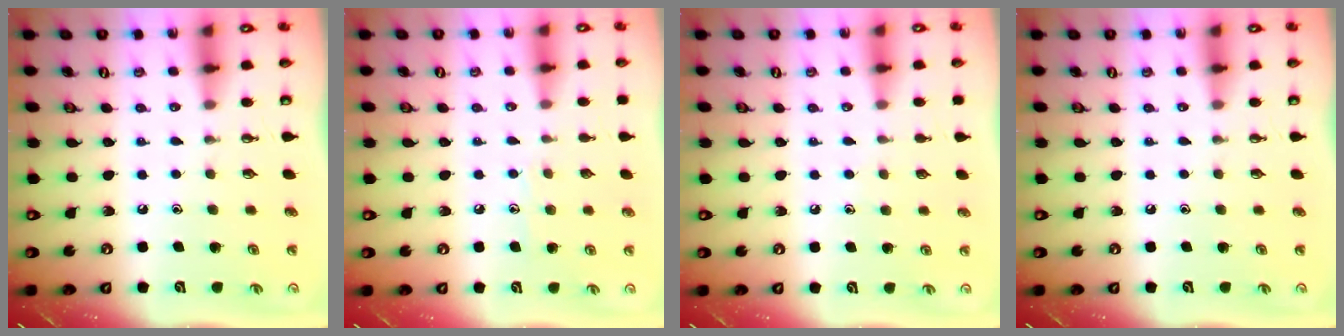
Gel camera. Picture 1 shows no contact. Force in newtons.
{"total": 5.1, "press": 5.1, "slide": 0.5}
{"total": 4.0, "press": 4.0, "slide": 0.4}
{"total": 0.0}